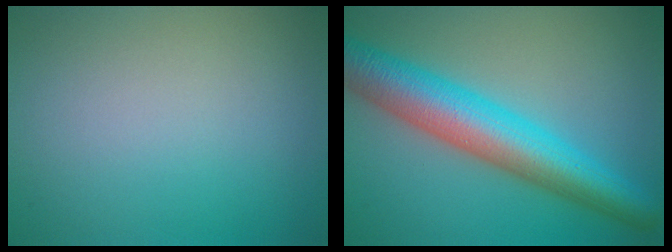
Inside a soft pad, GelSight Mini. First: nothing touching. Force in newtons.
{"total": 8.6, "press": 8.6, "slide": 0.2}